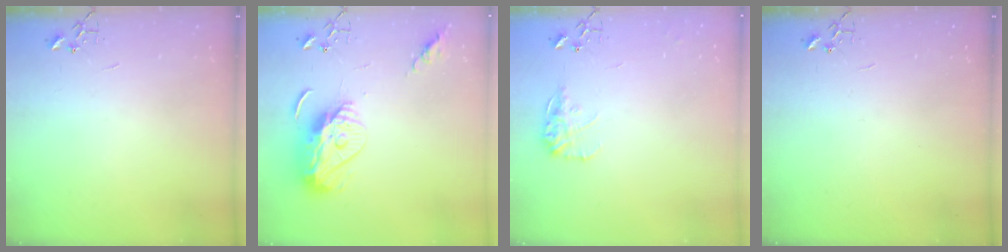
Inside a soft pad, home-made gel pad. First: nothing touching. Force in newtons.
{"total": 12.3, "press": 12.2, "slide": 1.1}
{"total": 10.9, "press": 10.9, "slide": 0.4}
{"total": 0.0}